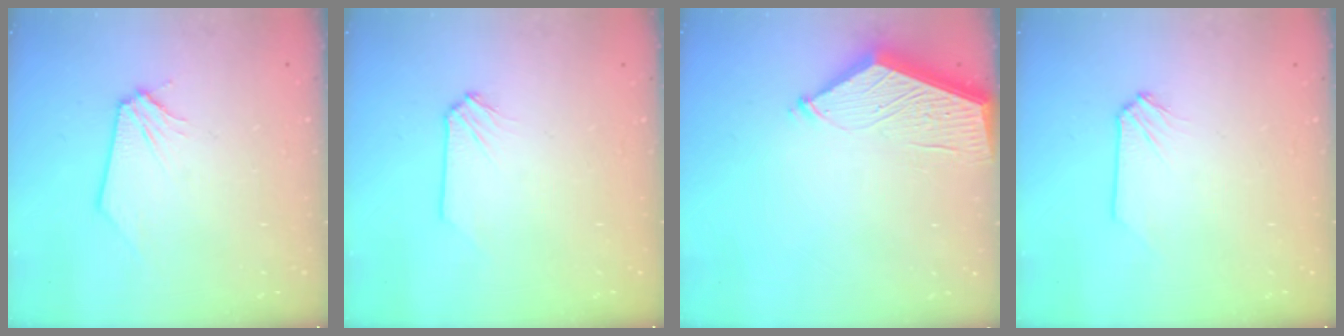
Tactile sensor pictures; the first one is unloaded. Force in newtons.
{"total": 0.0}
{"total": 10.8, "press": 10.8, "slide": 0.3}
{"total": 0.0}